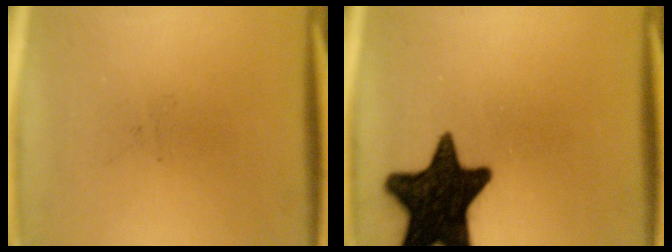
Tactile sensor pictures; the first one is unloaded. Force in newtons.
{"total": 17.6}